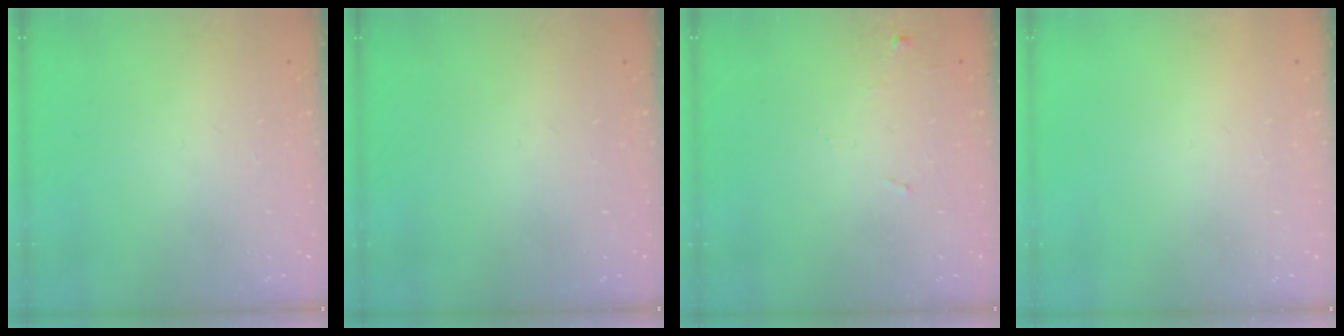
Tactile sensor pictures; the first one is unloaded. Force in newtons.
{"total": 0.0}
{"total": 5.9, "press": 5.8, "slide": 0.7}
{"total": 1.6, "press": 1.6, "slide": 0.1}